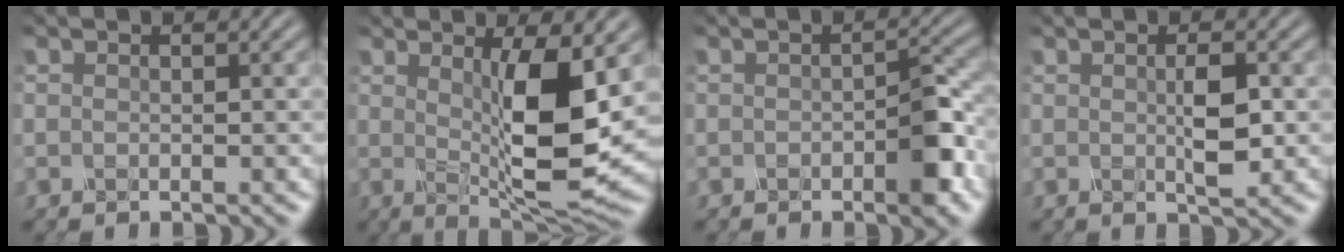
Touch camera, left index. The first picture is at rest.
{"total": 7.8, "force": [0.7, 1.6, 7.6], "torque": [-0.122, -0.012, 0.024]}
{"total": 3.8, "force": [-1.6, 0.9, 3.3], "torque": [-0.052, 0.005, -0.028]}
{"total": 2.3, "force": [0.2, 0.3, 2.3], "torque": [-0.046, 0.001, 0.008]}